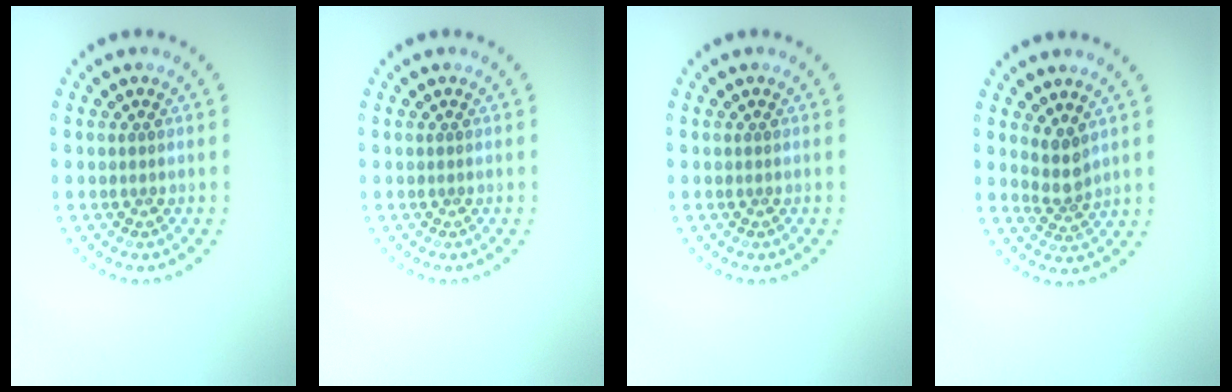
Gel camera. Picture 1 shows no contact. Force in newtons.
{"total": 0.0}
{"total": 0.0}
{"total": 2.3, "press": 1.9, "slide": 1.3}